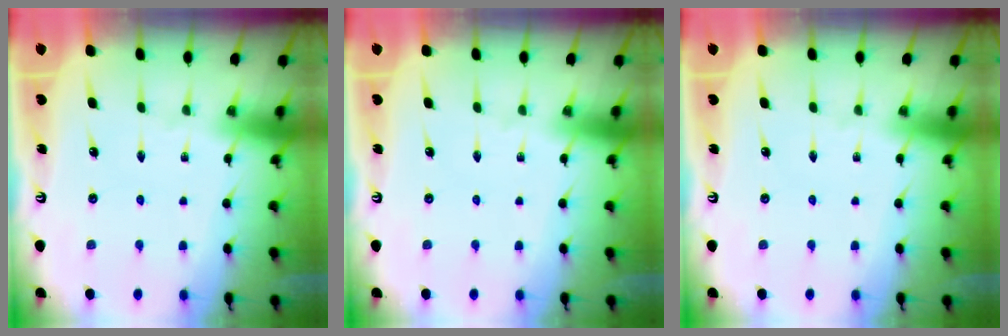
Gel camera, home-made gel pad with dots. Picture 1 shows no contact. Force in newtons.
{"total": 0.0}
{"total": 0.0}